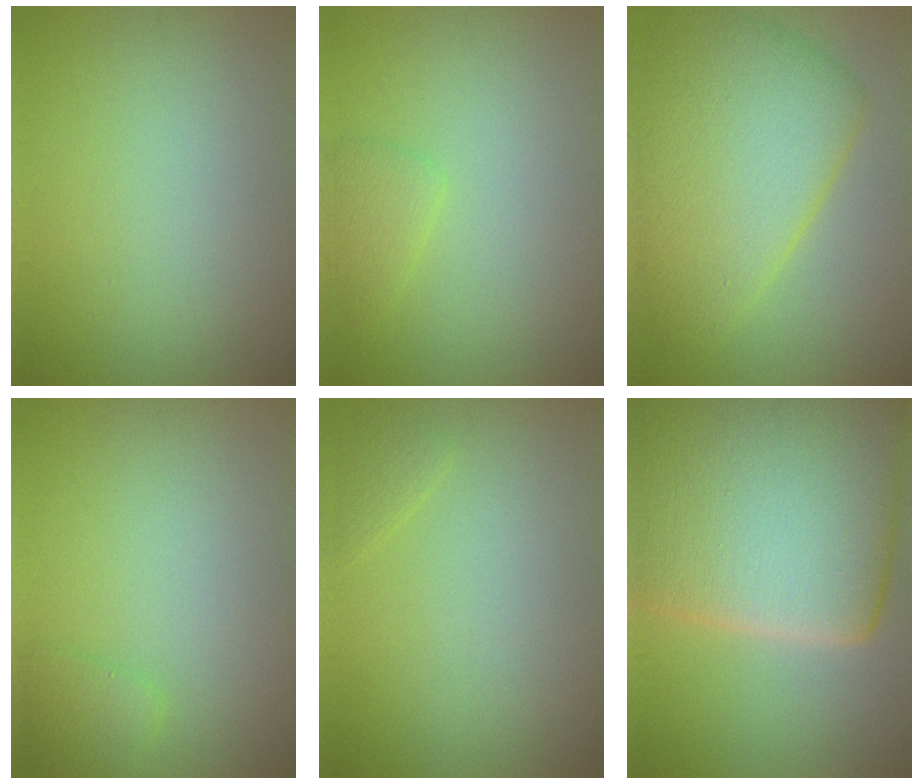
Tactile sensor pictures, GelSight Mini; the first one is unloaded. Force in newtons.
{"total": 1.5, "press": 1.5, "slide": 0.0}
{"total": 7.8, "press": 7.8, "slide": 0.2}
{"total": 1.5, "press": 1.5, "slide": 0.2}
{"total": 0.9, "press": 0.9, "slide": 0.1}
{"total": 19.9, "press": 19.8, "slide": 1.3}